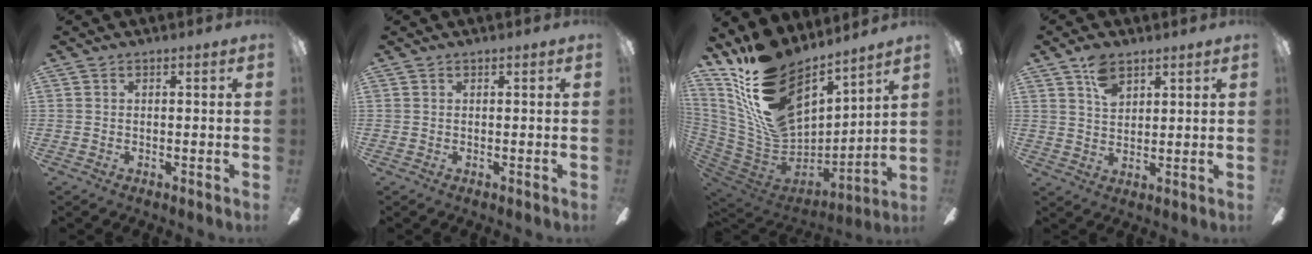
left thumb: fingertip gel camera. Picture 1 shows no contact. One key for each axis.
{"total": 0.0}
{"total": 22.6, "fx": 15.6, "fy": 11.0, "fz": 12.2, "tx": -0.267, "ty": -0.105, "tz": 0.284}
{"total": 6.1, "fx": 3.8, "fy": 3.5, "fz": 3.3, "tx": -0.059, "ty": -0.006, "tz": 0.068}